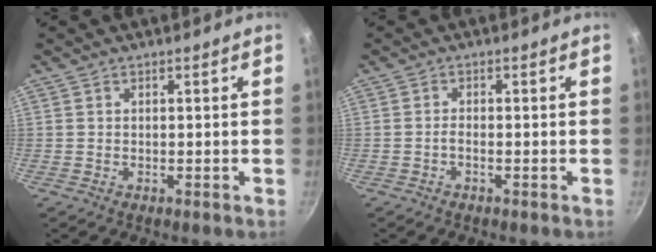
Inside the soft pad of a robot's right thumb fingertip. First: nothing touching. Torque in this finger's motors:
{"motor_torque": [-0.55, -0.27, 0.37, -0.32, 0.00]}